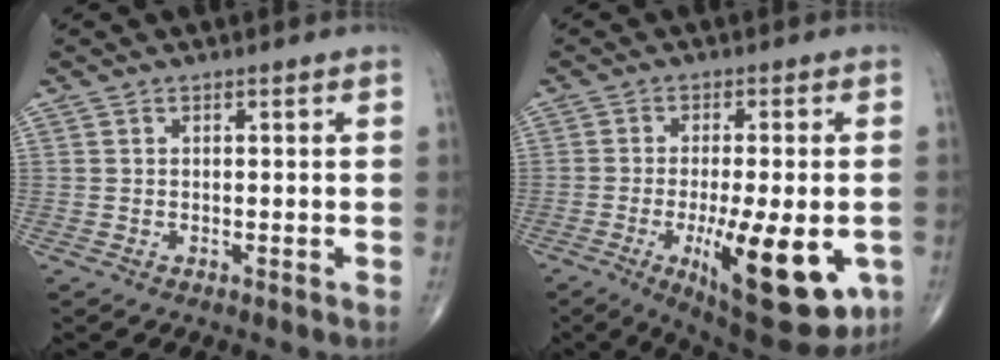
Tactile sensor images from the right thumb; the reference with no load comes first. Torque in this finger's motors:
{"motor_torque": [1.01, 2.12, 1.09, 0.48, 0.39]}